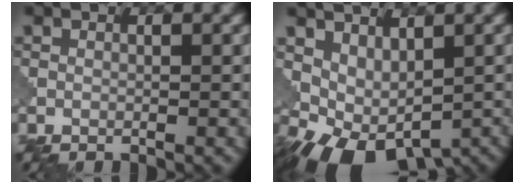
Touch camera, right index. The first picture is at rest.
{"total": 4.4, "force": [-1.3, 2.8, 3.1], "torque": [-0.065, -0.016, -0.006]}